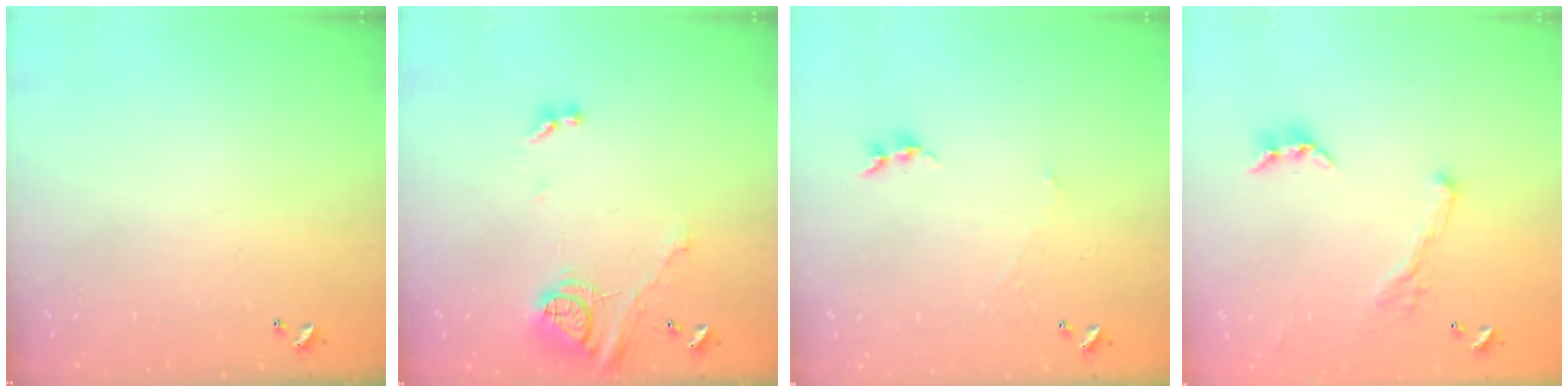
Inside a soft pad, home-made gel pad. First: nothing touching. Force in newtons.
{"total": 14.1, "press": 14.0, "slide": 1.6}
{"total": 0.0}
{"total": 1.1, "press": 0.6, "slide": 0.9}